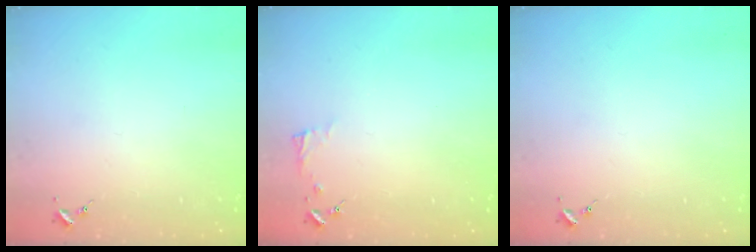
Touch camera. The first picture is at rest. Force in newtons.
{"total": 3.8, "press": 3.7, "slide": 0.4}
{"total": 0.0}